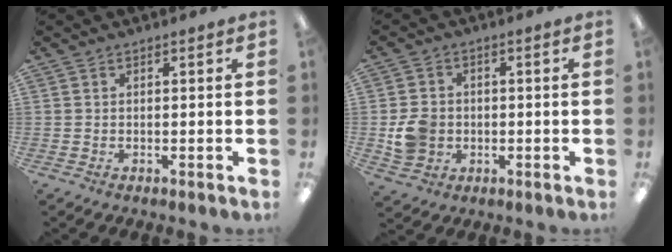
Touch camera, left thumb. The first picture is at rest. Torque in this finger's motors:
{"motor_torque": [-0.02, 0.04, 0.41, -0.40, 0.04]}